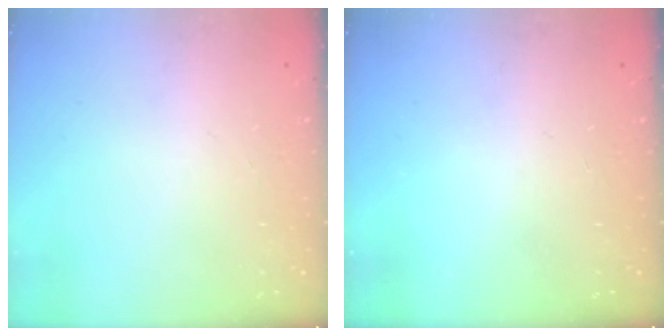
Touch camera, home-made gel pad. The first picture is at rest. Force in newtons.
{"total": 0.0}